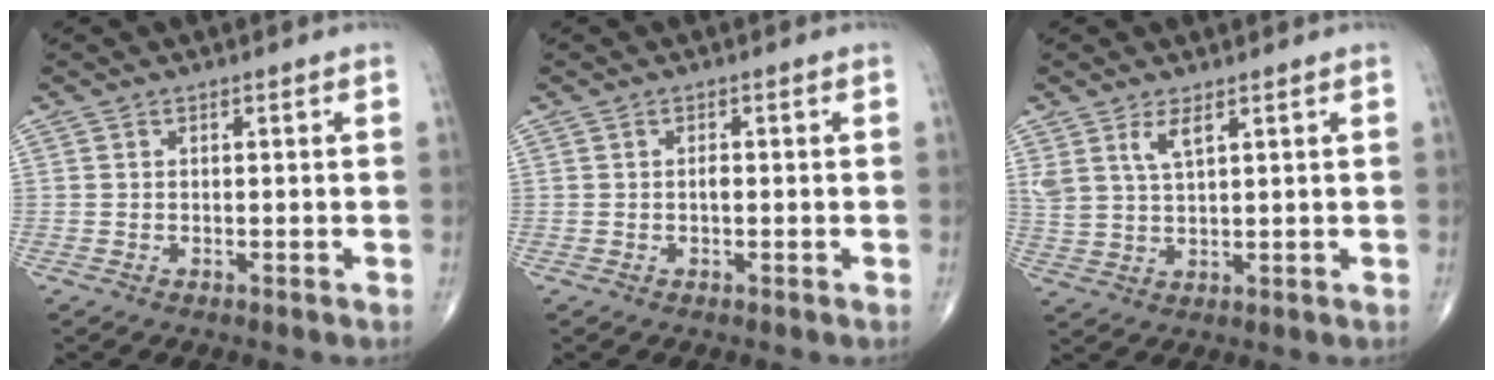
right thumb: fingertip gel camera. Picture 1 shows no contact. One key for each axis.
{"total": 0.9, "fx": -0.1, "fy": 0.4, "fz": 0.8, "tx": -0.013, "ty": 0.000, "tz": -0.003}
{"total": 4.4, "fx": 2.5, "fy": 1.4, "fz": 3.3, "tx": -0.070, "ty": -0.013, "tz": 0.057}